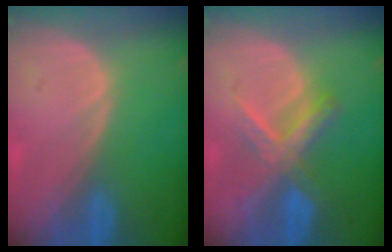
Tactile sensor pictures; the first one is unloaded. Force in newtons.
{"total": 6.6, "press": 6.3, "slide": 1.9}